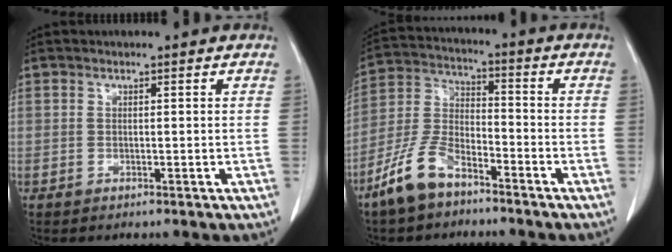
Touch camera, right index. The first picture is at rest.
{"total": 9.6, "force": [-6.8, 3.7, 5.6], "torque": [-0.134, -0.005, -0.144]}